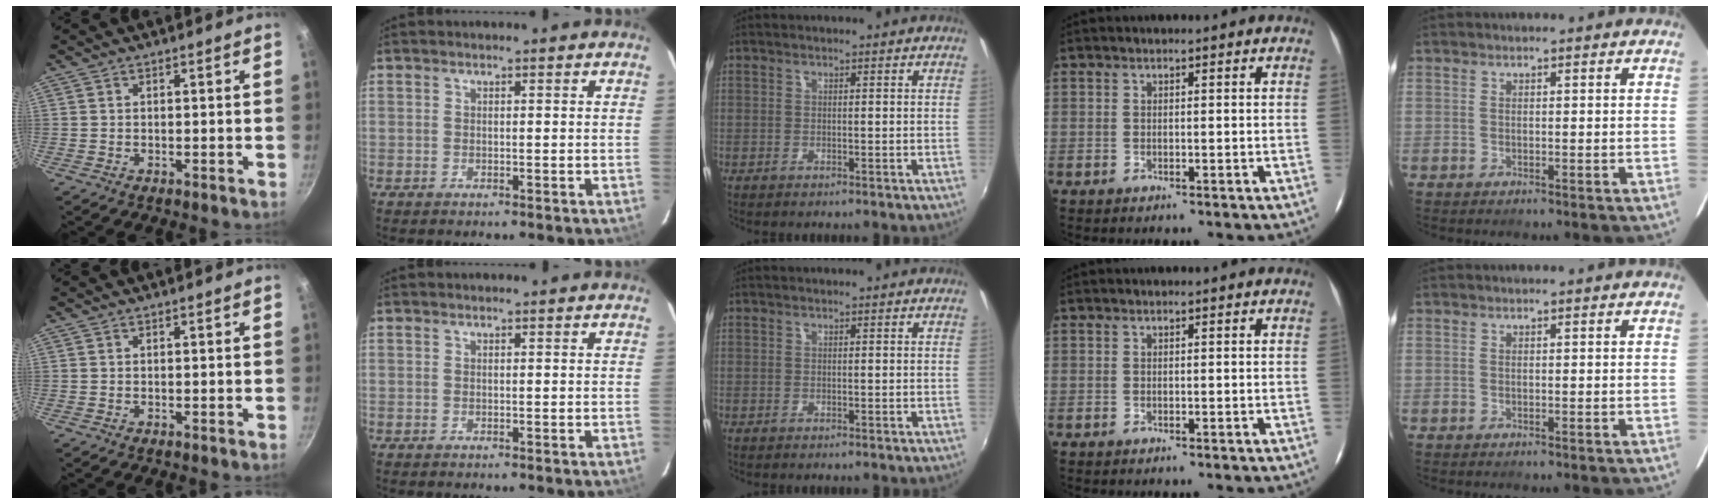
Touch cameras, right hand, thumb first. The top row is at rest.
{}